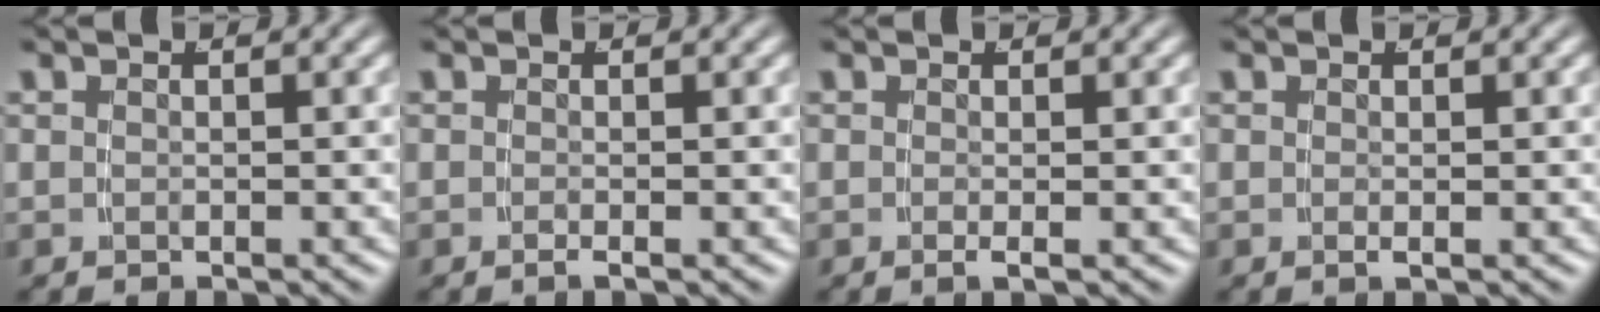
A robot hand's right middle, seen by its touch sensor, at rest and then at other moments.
{"total": 0.8, "force": [-0.5, -0.5, 0.4], "torque": [-0.009, -0.001, -0.007]}
{"total": 1.0, "force": [-0.4, -0.7, 0.7], "torque": [-0.016, -0.005, -0.004]}
{"total": 0.7, "force": [-0.1, -0.5, 0.4], "torque": [-0.010, -0.002, 0.000]}